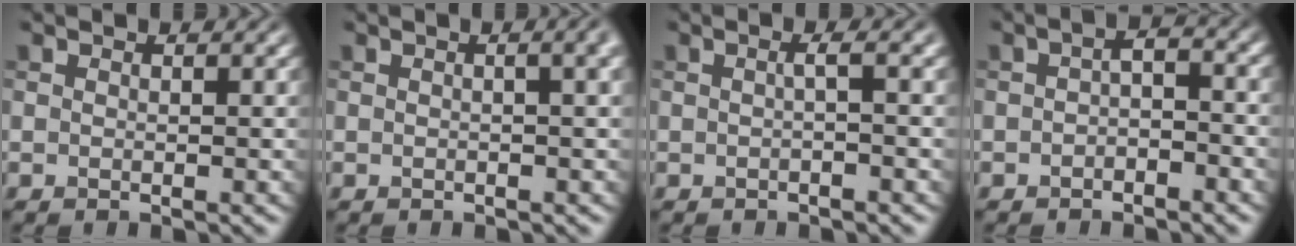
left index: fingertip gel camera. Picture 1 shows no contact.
{"total": 4.4, "force": [1.2, 2.0, 3.7], "torque": [-0.018, 0.024, -0.011]}
{"total": 1.6, "force": [-0.2, 0.4, 1.5], "torque": [-0.024, 0.010, -0.012]}
{"total": 2.2, "force": [-1.0, 1.0, 1.7], "torque": [-0.031, 0.006, -0.023]}